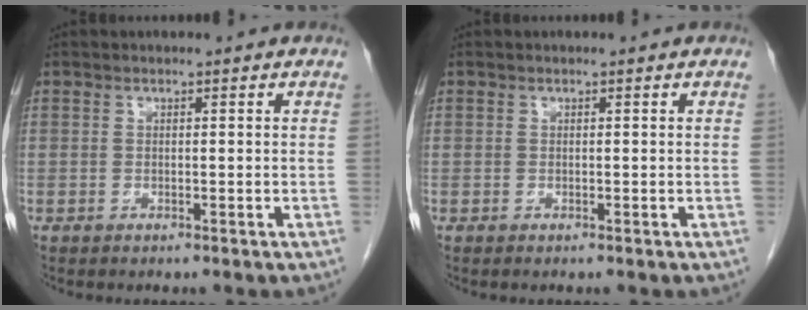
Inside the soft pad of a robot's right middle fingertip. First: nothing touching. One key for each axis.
{"total": 0.0}